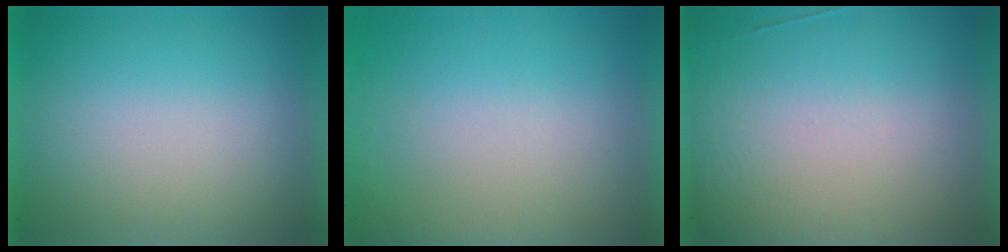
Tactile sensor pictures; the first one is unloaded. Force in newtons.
{"total": 5.3}
{"total": 4.7}